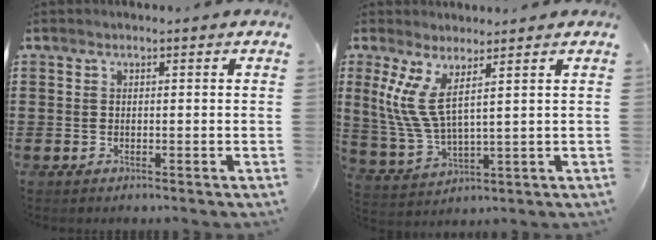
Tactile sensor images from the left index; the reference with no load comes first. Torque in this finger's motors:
{"motor_torque": [0.41, 0.71, 0.44, 0.21]}